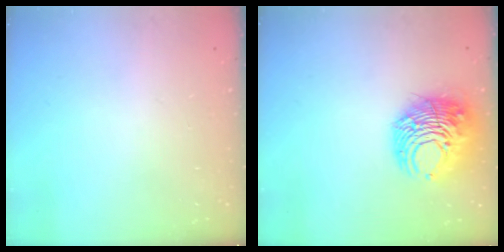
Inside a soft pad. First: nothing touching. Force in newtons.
{"total": 12.3, "press": 12.2, "slide": 1.7}